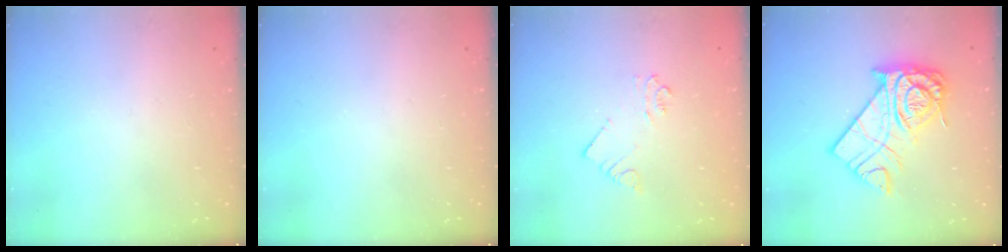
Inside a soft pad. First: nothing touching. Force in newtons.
{"total": 0.0}
{"total": 3.2, "press": 3.2, "slide": 0.2}
{"total": 18.2, "press": 18.1, "slide": 1.6}